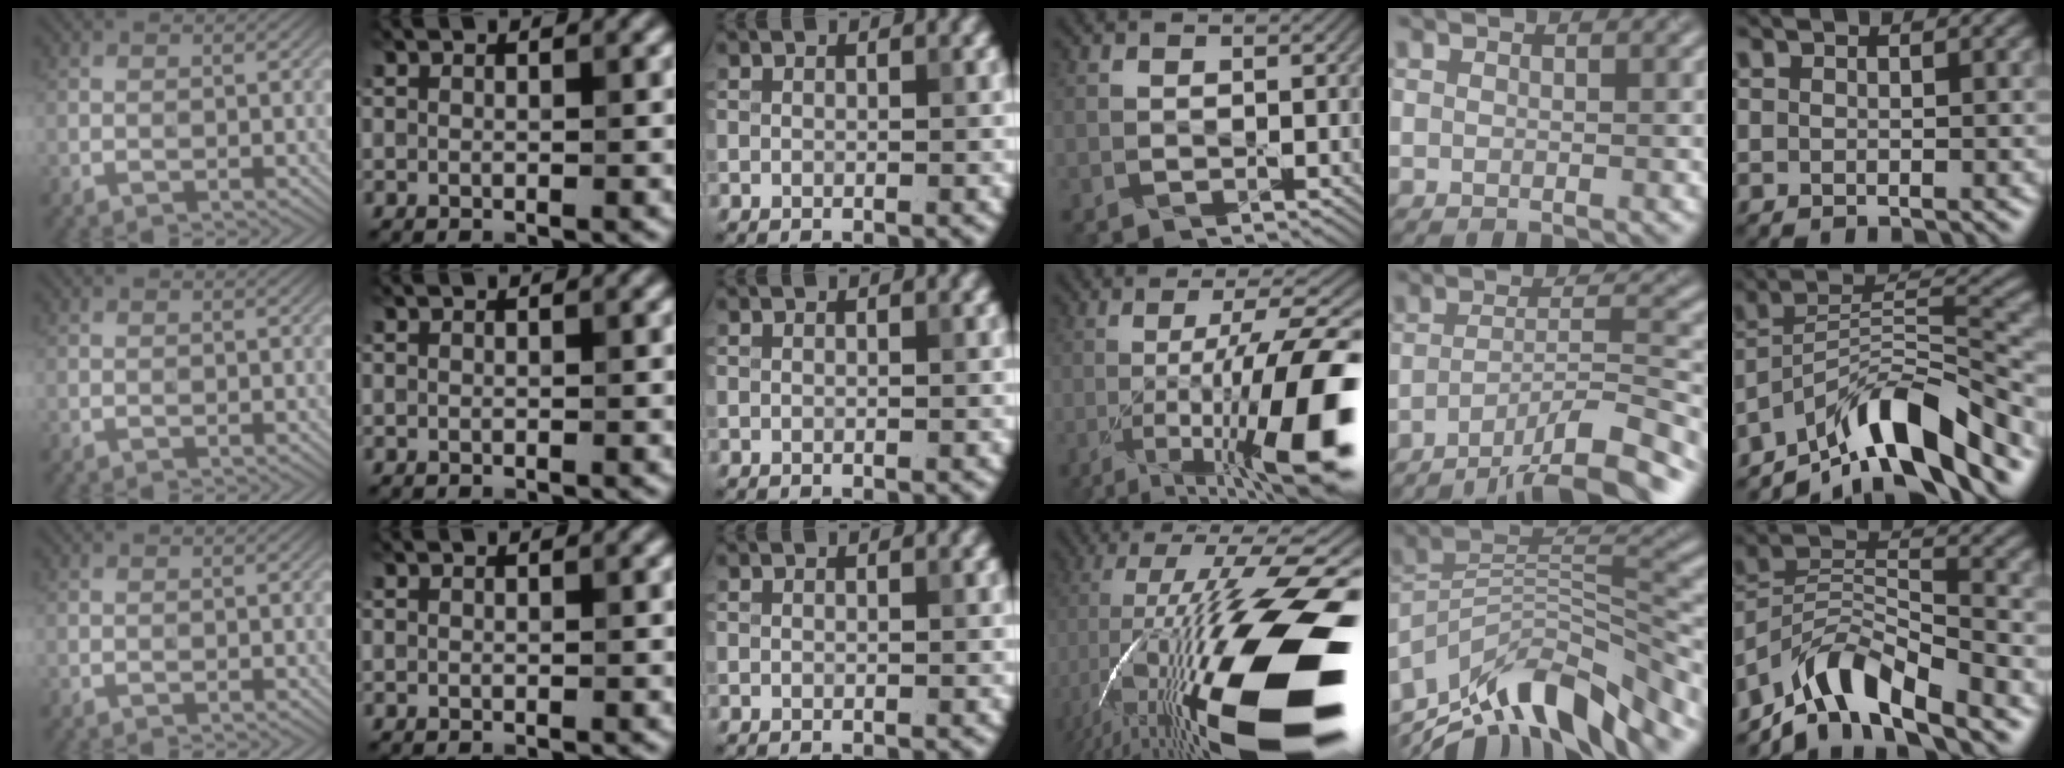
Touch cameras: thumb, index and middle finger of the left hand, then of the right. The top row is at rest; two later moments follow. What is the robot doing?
{"motion": "press", "object": "grip strengthener"}